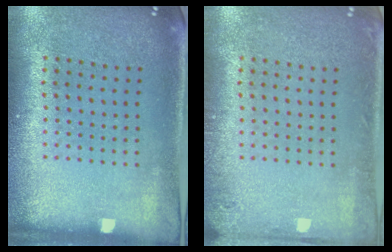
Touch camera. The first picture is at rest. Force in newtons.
{"total": 1.2, "press": 1.2, "slide": 0.1}